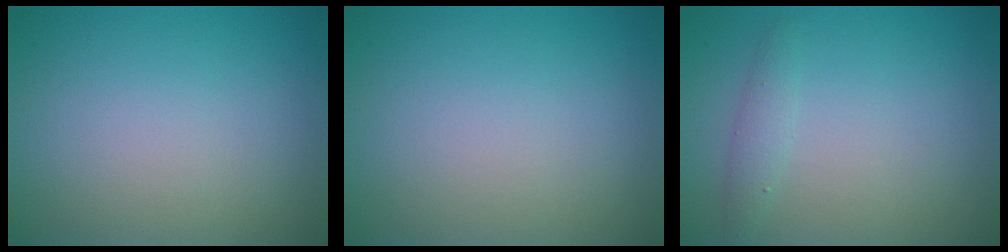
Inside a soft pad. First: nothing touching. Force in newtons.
{"total": 0.0}
{"total": 1.3, "press": 1.3, "slide": 0.1}